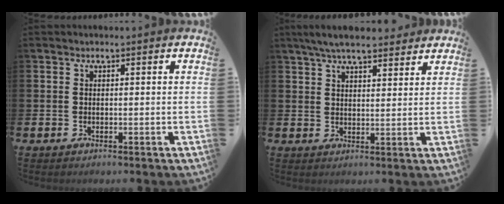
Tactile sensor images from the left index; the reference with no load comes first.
{"total": 4.5, "force": [4.0, 1.1, 1.7], "torque": [-0.038, -0.010, 0.073]}